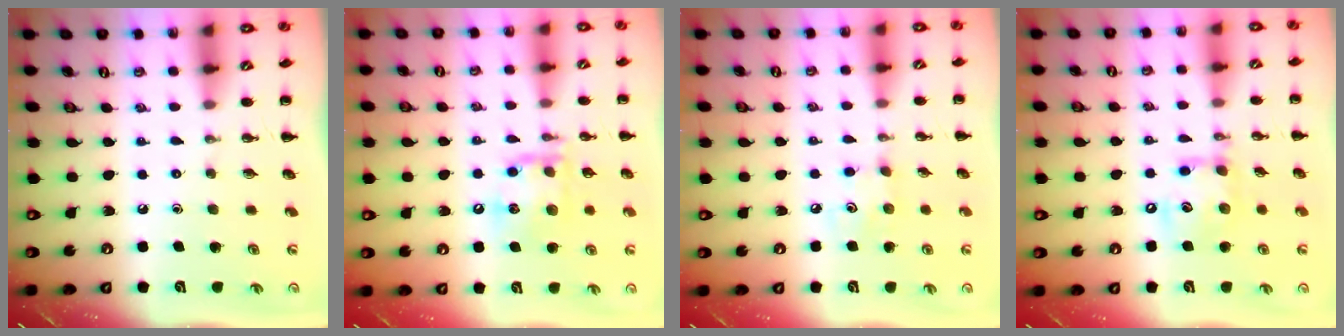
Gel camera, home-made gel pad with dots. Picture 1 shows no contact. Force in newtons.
{"total": 13.9, "press": 13.8, "slide": 1.8}
{"total": 5.4, "press": 5.3, "slide": 1.1}
{"total": 12.2, "press": 12.1, "slide": 1.8}